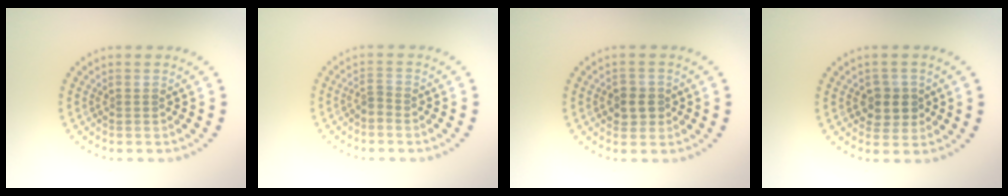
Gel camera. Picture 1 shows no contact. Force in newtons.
{"total": 1.0, "press": 0.4, "slide": 0.9}
{"total": 2.0, "press": 1.9, "slide": 0.7}
{"total": 2.5, "press": 2.4, "slide": 0.9}